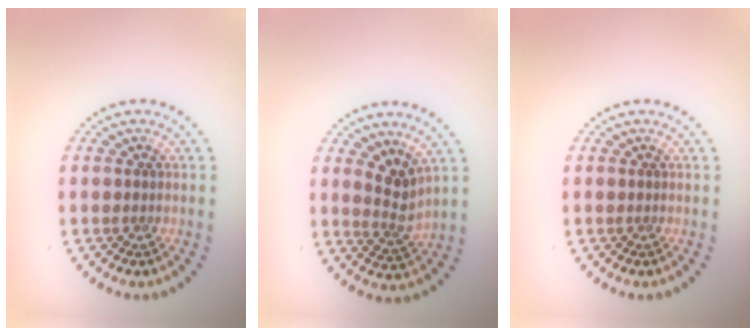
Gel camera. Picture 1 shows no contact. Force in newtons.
{"total": 2.4, "press": 1.9, "slide": 1.5}
{"total": 0.0}